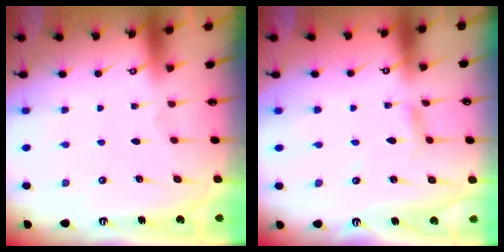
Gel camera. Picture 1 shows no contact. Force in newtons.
{"total": 3.1, "press": 3.0, "slide": 0.3}